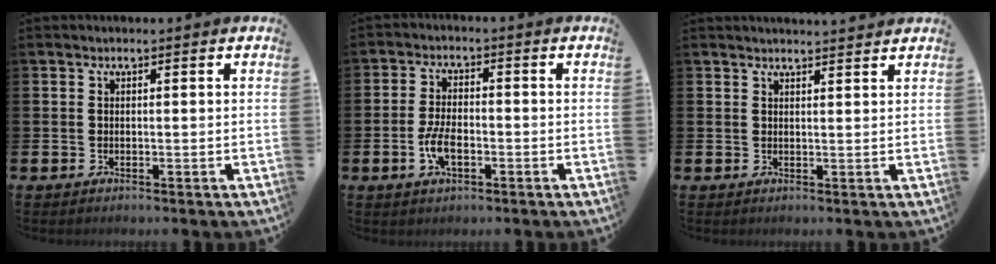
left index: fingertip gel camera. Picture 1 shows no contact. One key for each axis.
{"total": 4.6, "fx": -1.4, "fy": 2.1, "fz": 3.9, "tx": -0.077, "ty": 0.000, "tz": -0.027}
{"total": 2.0, "fx": 2.0, "fy": 0.1, "fz": 0.0, "tx": 0.006, "ty": -0.012, "tz": 0.034}